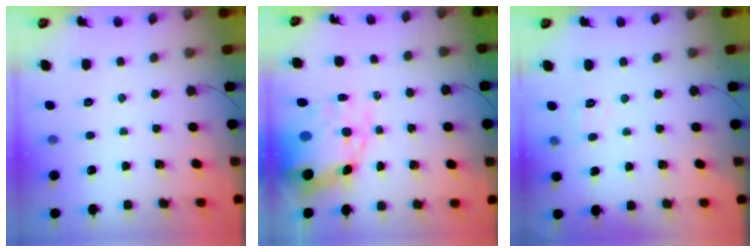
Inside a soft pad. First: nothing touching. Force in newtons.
{"total": 15.0, "press": 14.5, "slide": 3.8}
{"total": 6.1, "press": 6.0, "slide": 1.4}